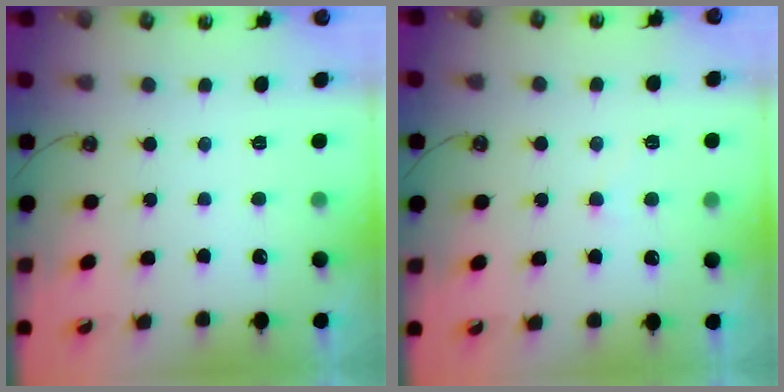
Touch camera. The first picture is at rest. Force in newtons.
{"total": 4.3, "press": 4.2, "slide": 0.5}